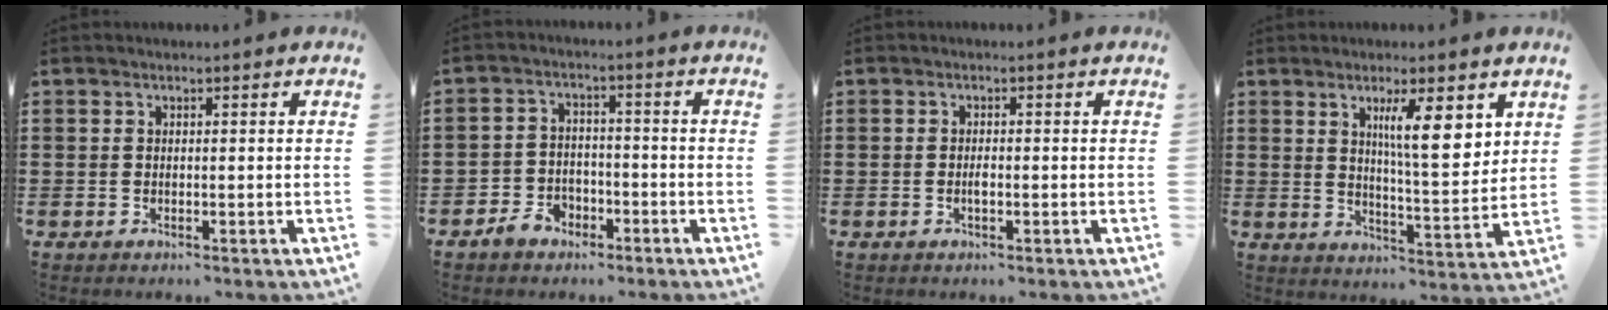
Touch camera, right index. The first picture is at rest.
{"total": 4.0, "force": [-2.8, 2.6, 1.2], "torque": [-0.041, 0.010, -0.061]}
{"total": 1.2, "force": [-0.4, 0.4, 1.1], "torque": [-0.022, -0.001, -0.006]}
{"total": 8.2, "force": [4.0, 1.7, 6.9], "torque": [-0.119, -0.016, 0.061]}